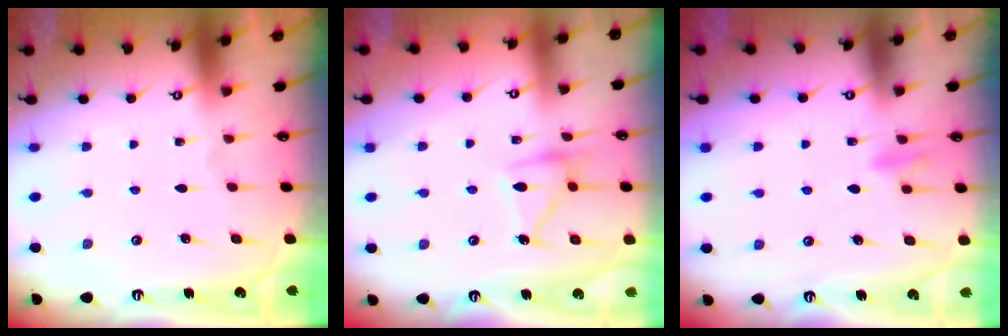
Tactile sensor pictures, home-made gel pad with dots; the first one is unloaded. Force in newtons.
{"total": 13.0, "press": 13.0, "slide": 0.5}
{"total": 7.2, "press": 7.2, "slide": 1.0}